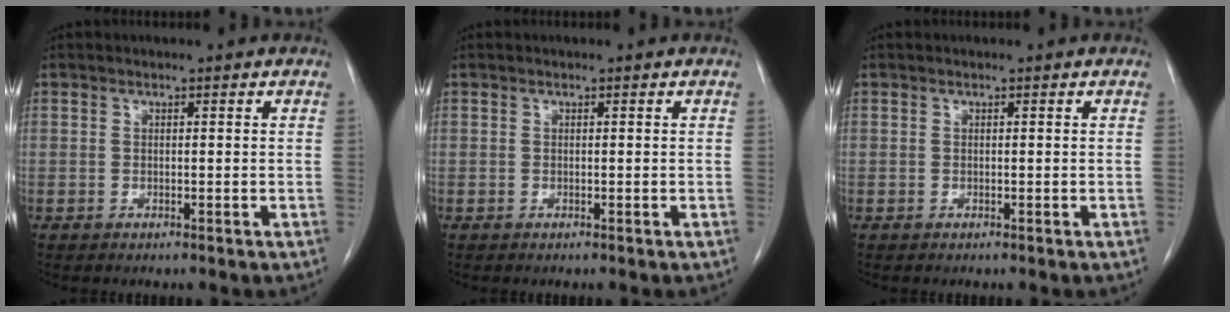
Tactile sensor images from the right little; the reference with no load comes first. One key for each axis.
{"total": 0.0}
{"total": 0.0}